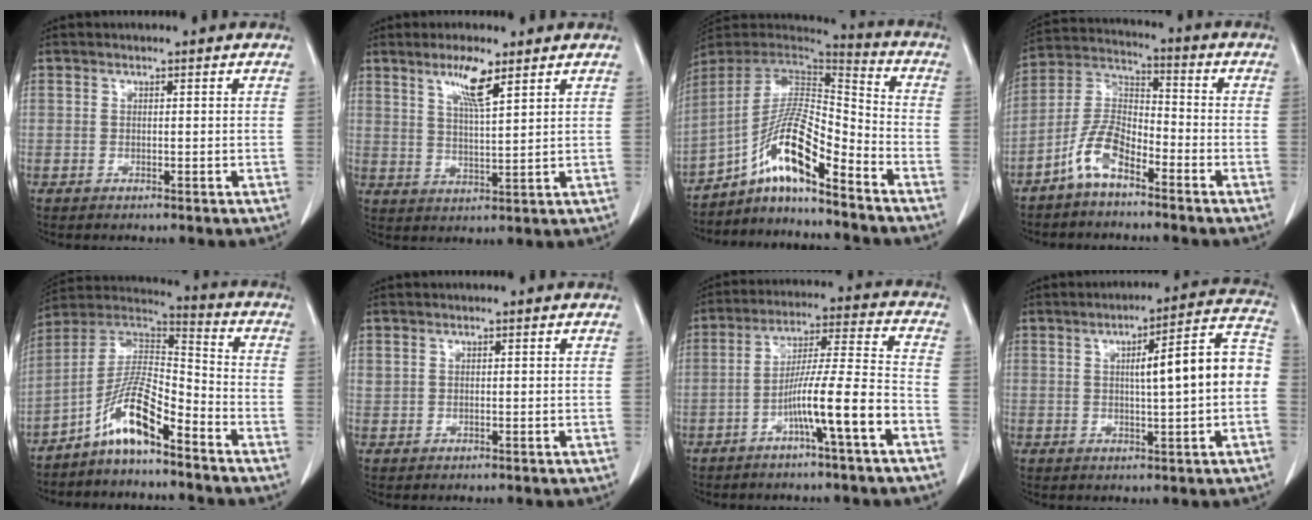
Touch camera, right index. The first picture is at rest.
{"total": 6.0, "force": [3.7, 0.4, 4.8], "torque": [-0.090, -0.003, 0.068]}
{"total": 13.4, "force": [-8.8, 1.6, 10.0], "torque": [-0.180, 0.017, -0.158]}
{"total": 8.2, "force": [-5.3, 3.1, 5.5], "torque": [-0.127, 0.013, -0.112]}
{"total": 10.7, "force": [-6.8, 2.0, 8.0], "torque": [-0.161, 0.020, -0.130]}
{"total": 0.7, "force": [0.6, 0.3, 0.1], "torque": [0.001, 0.007, 0.010]}
{"total": 11.0, "force": [-5.1, -0.6, 9.7], "torque": [-0.174, 0.014, -0.087]}
{"total": 11.7, "force": [0.2, 1.0, 11.7], "torque": [-0.154, 0.031, 0.000]}